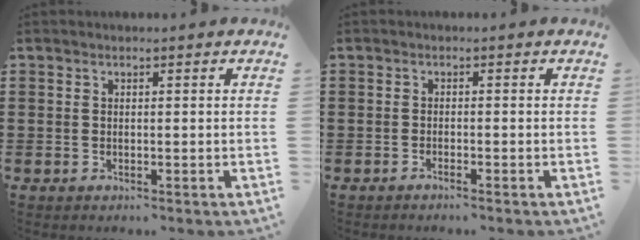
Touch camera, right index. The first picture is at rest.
{"total": 0.8, "force": [-0.8, 0.0, 0.3], "torque": [-0.006, -0.001, -0.015]}